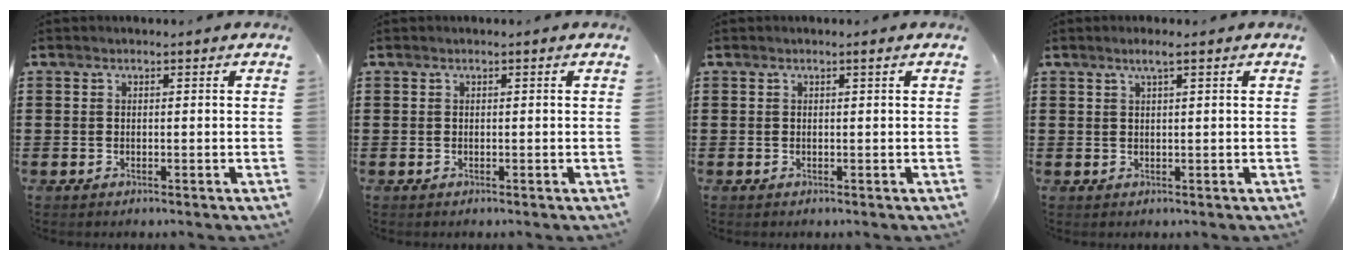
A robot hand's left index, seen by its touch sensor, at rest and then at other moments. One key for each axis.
{"total": 0.0}
{"total": 0.6, "fx": 0.3, "fy": 0.0, "fz": 0.5, "tx": -0.008, "ty": -0.001, "tz": 0.005}
{"total": 1.8, "fx": 1.0, "fy": 0.0, "fz": 1.5, "tx": -0.029, "ty": 0.001, "tz": 0.017}